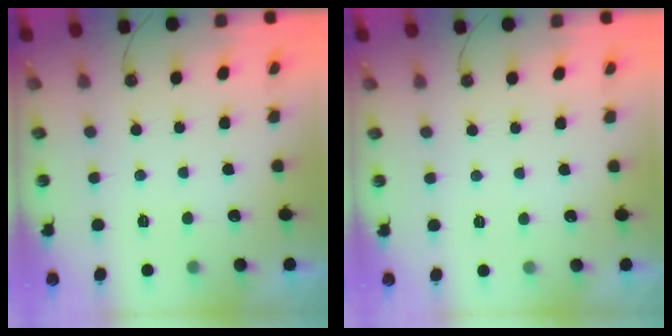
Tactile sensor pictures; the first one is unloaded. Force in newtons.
{"total": 2.3, "press": 2.3, "slide": 0.4}